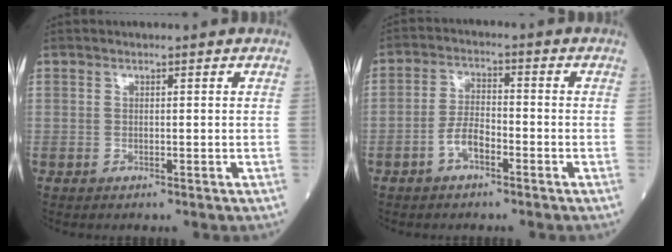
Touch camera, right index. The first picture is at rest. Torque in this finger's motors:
{"motor_torque": [0.14, -0.18, 0.43, 0.10]}